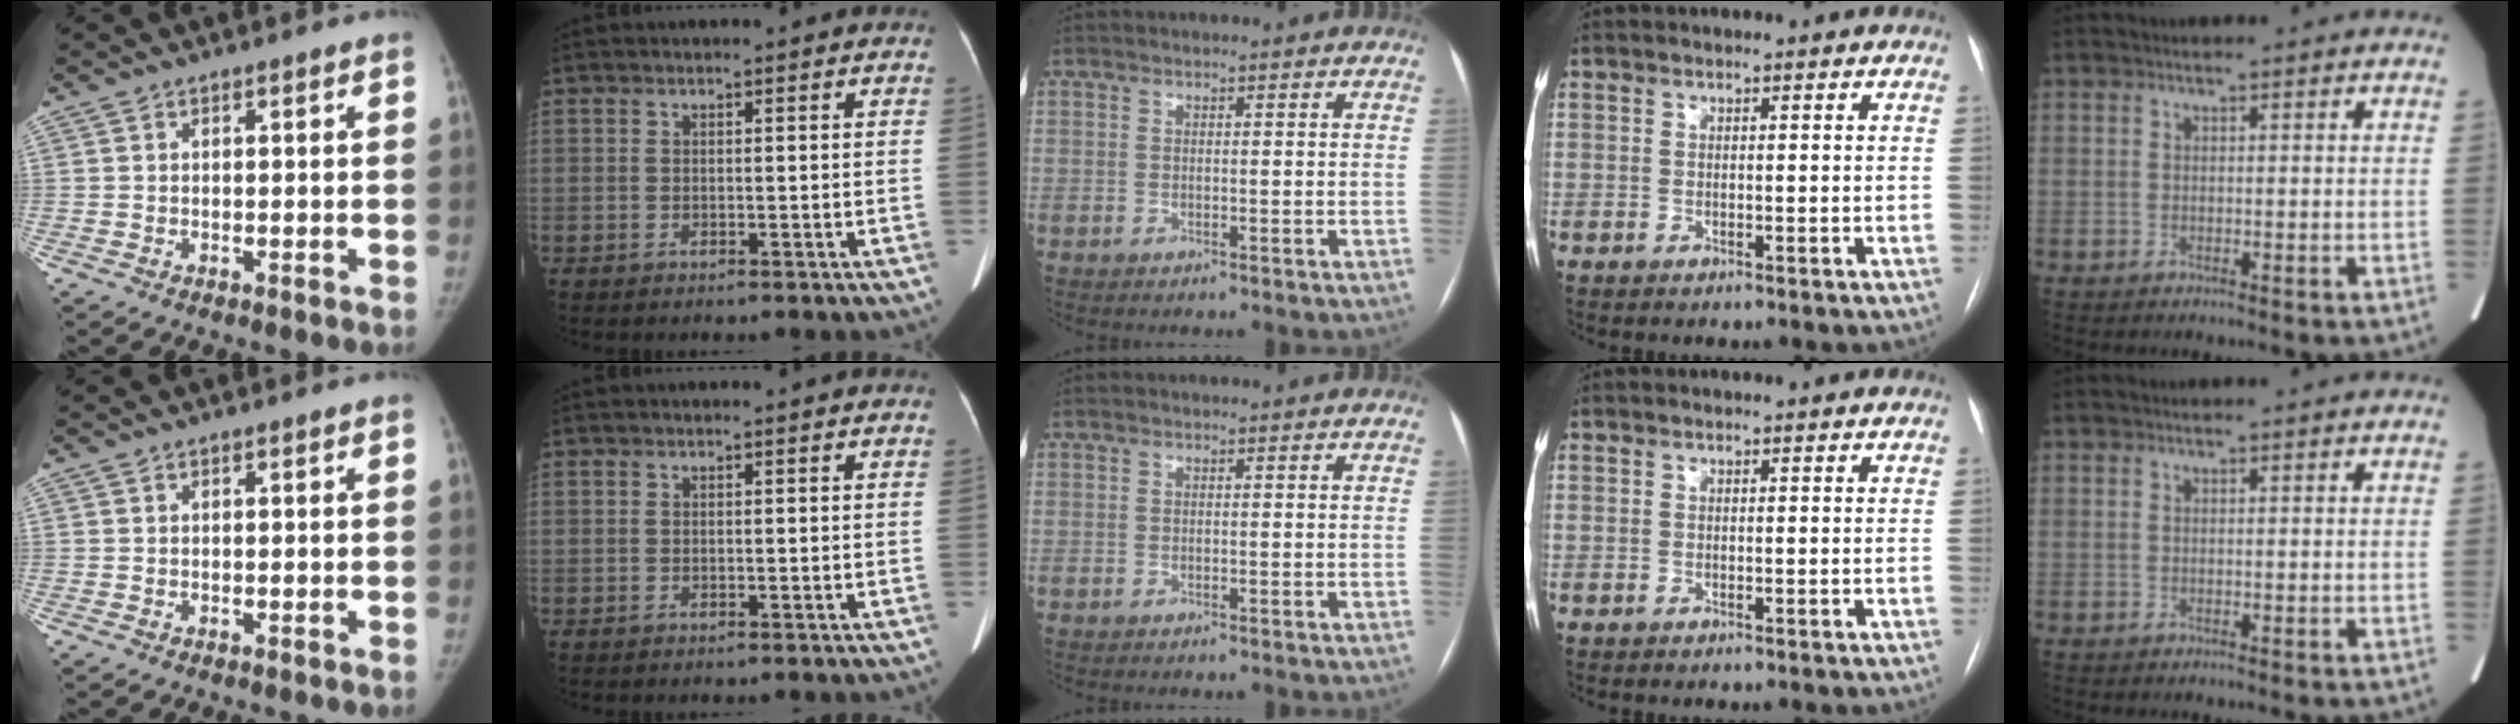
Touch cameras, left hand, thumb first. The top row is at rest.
{}